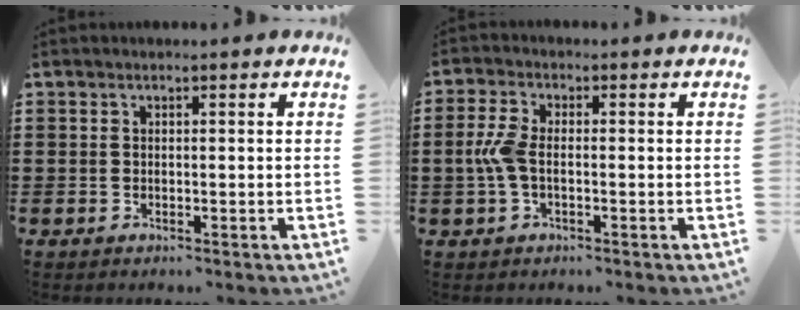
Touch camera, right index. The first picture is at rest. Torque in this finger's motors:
{"motor_torque": [1.36, 0.15, 0.62, 0.18]}